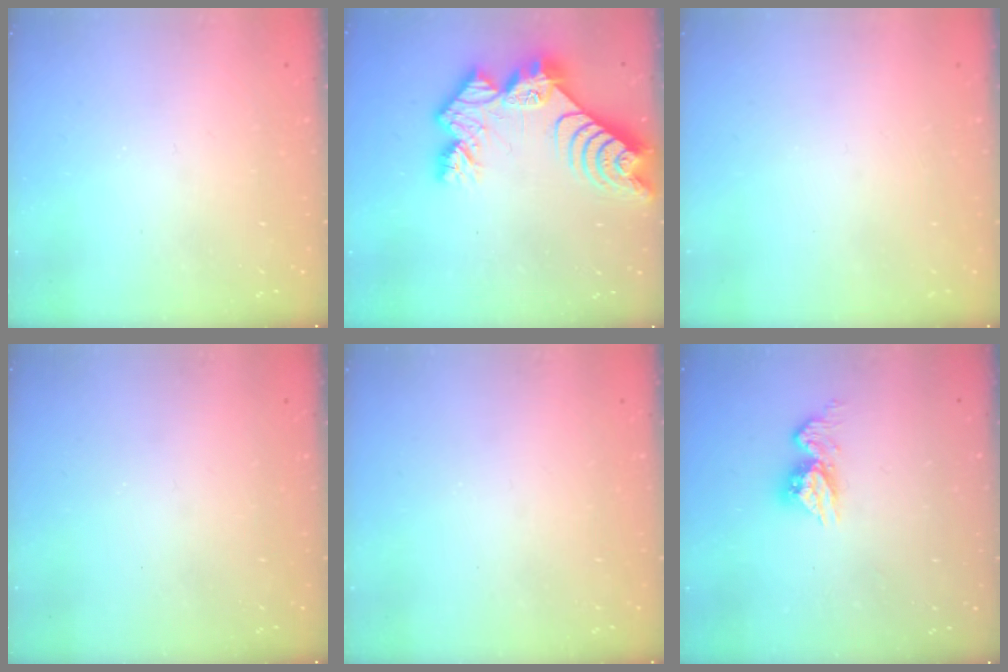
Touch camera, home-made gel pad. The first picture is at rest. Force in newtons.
{"total": 14.1, "press": 14.0, "slide": 1.4}
{"total": 0.0}
{"total": 0.0}
{"total": 0.6, "press": 0.4, "slide": 0.4}
{"total": 9.3, "press": 9.3, "slide": 0.9}